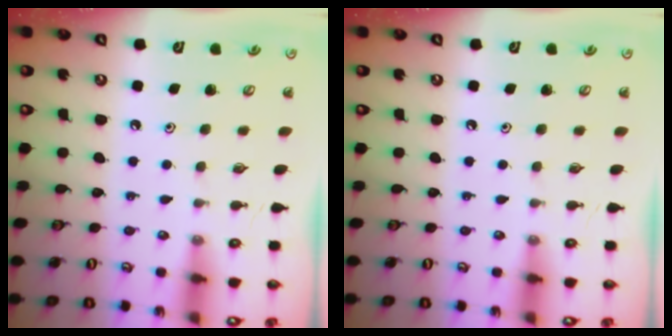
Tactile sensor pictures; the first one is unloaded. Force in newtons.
{"total": 0.0}